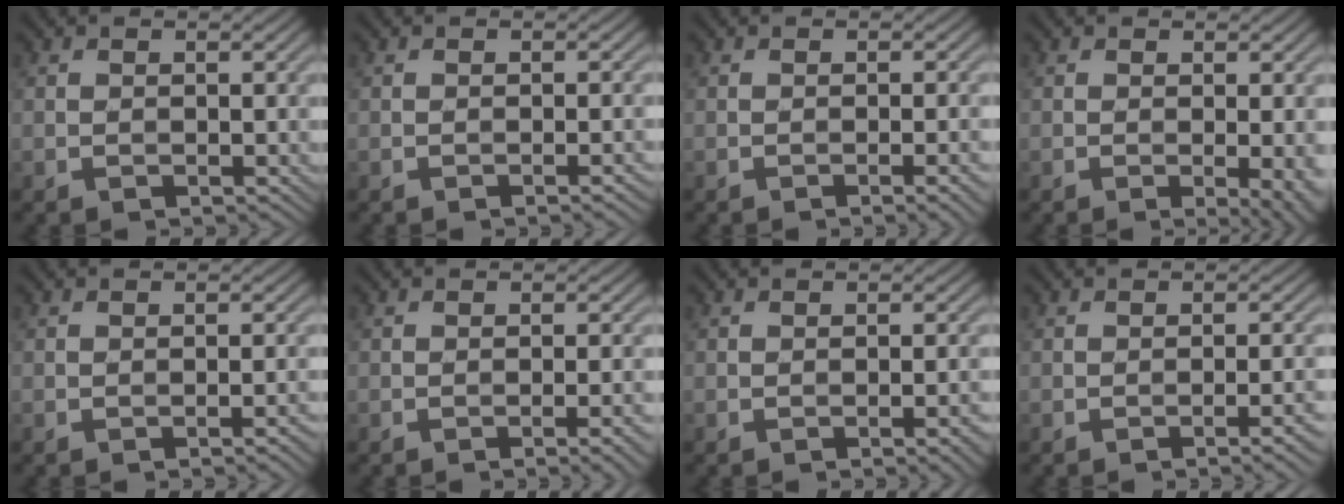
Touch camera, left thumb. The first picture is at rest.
{"total": 1.0, "force": [-0.5, 0.1, 0.9], "torque": [-0.011, 0.003, -0.011]}
{"total": 2.4, "force": [-0.9, 0.4, 2.2], "torque": [-0.028, 0.005, -0.018]}
{"total": 3.6, "force": [-0.7, 0.8, 3.4], "torque": [-0.048, -0.004, -0.010]}
{"total": 1.5, "force": [-0.7, 0.2, 1.3], "torque": [-0.015, 0.006, -0.013]}
{"total": 3.0, "force": [-1.2, 0.5, 2.7], "torque": [-0.032, 0.008, -0.022]}
{"total": 2.5, "force": [-1.0, 0.5, 2.2], "torque": [-0.027, 0.007, -0.017]}
{"total": 3.3, "force": [-1.4, 0.6, 2.9], "torque": [-0.035, 0.012, -0.025]}